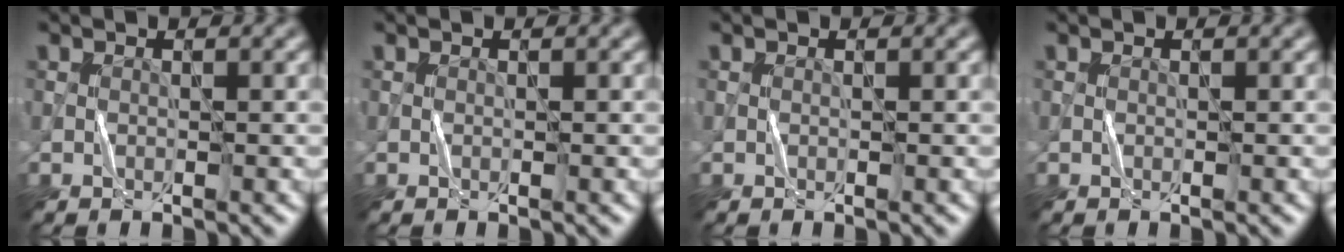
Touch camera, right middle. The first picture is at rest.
{"total": 0.0}
{"total": 0.0}
{"total": 0.0}